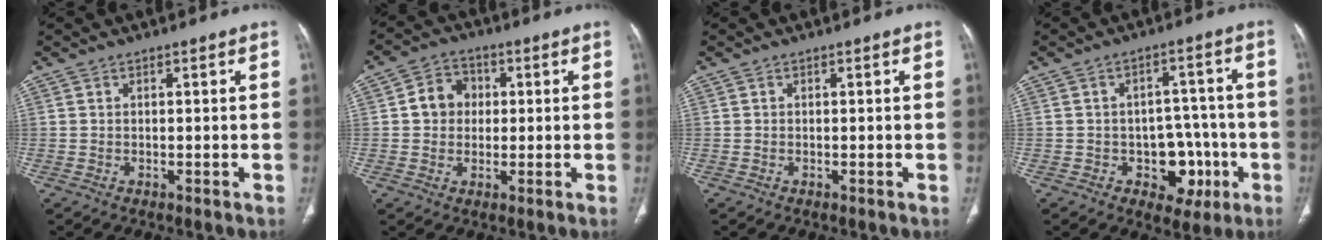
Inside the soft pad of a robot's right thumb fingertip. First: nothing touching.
{"total": 6.5, "force": [0.8, 5.7, 3.0], "torque": [-0.024, 0.010, 0.005]}
{"total": 0.0}
{"total": 9.1, "force": [-3.0, 6.5, 5.6], "torque": [-0.029, 0.028, -0.033]}